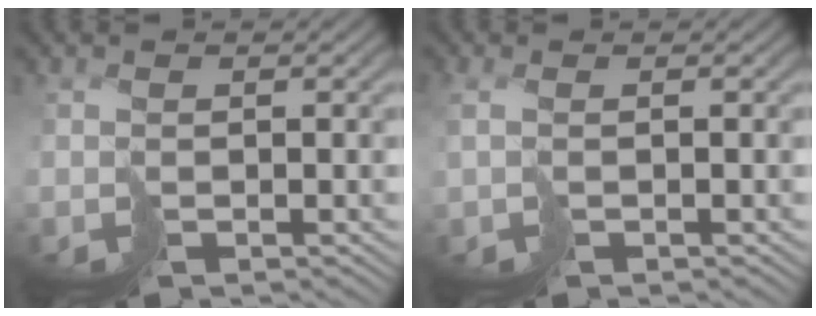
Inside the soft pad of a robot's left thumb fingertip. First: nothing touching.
{"total": 2.4, "force": [-0.4, 1.1, 2.0], "torque": [-0.050, 0.001, -0.004]}